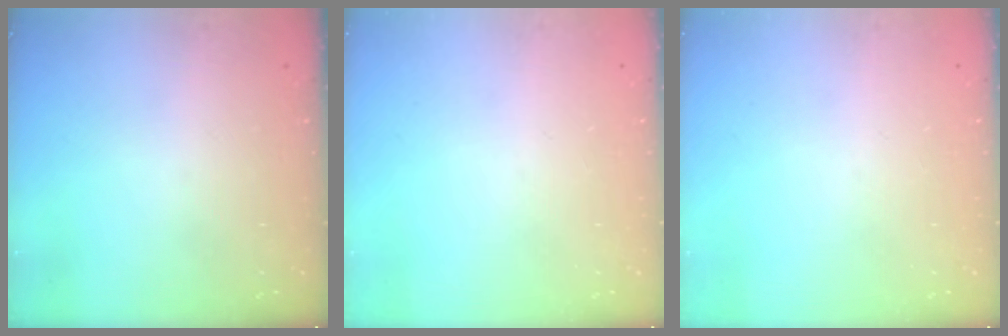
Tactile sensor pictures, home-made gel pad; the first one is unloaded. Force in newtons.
{"total": 0.0}
{"total": 0.0}